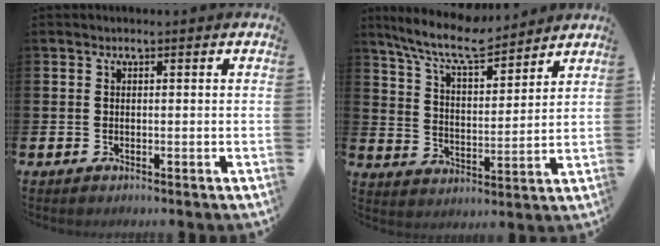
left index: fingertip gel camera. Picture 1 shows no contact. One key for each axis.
{"total": 9.4, "fx": 8.5, "fy": 1.8, "fz": 3.8, "tx": -0.098, "ty": -0.044, "tz": 0.150}